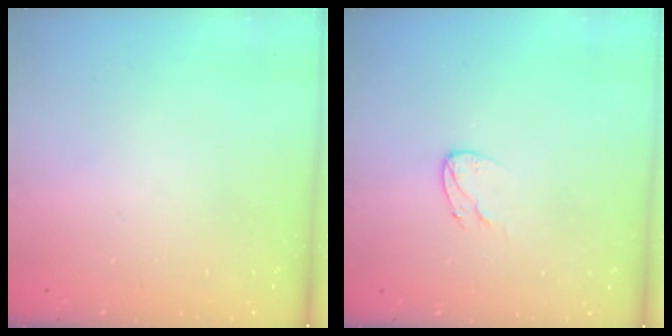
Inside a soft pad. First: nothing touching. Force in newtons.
{"total": 5.6, "press": 5.6, "slide": 0.7}